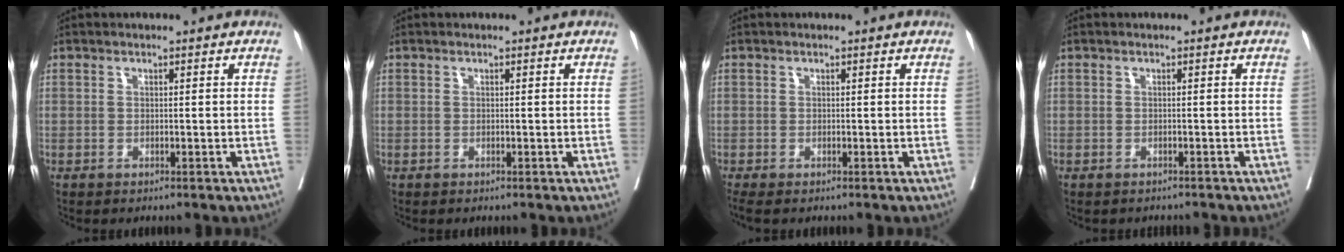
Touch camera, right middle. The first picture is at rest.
{"total": 0.0}
{"total": 1.5, "force": [-1.3, 0.1, 0.8], "torque": [-0.012, -0.007, -0.022]}
{"total": 2.2, "force": [-2.0, 0.8, 0.2], "torque": [-0.006, -0.002, -0.028]}